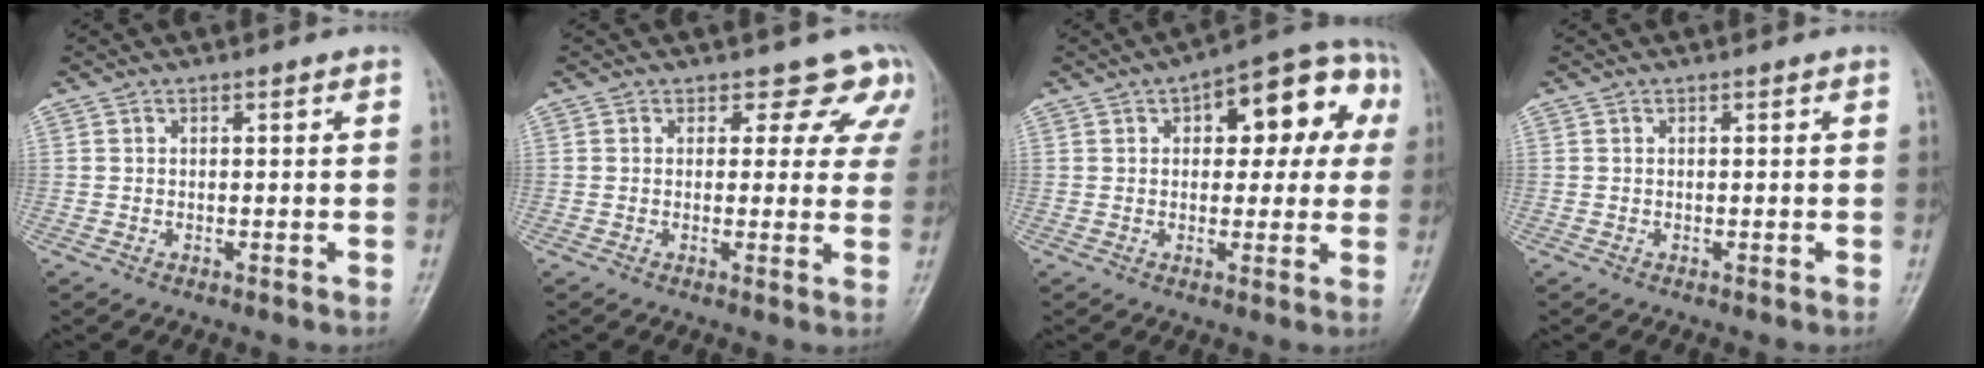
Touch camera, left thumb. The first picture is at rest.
{"total": 7.2, "force": [5.5, 4.4, 1.4], "torque": [0.034, -0.022, 0.038]}
{"total": 15.0, "force": [4.3, 7.5, 12.2], "torque": [-0.106, 0.033, 0.046]}
{"total": 0.0}